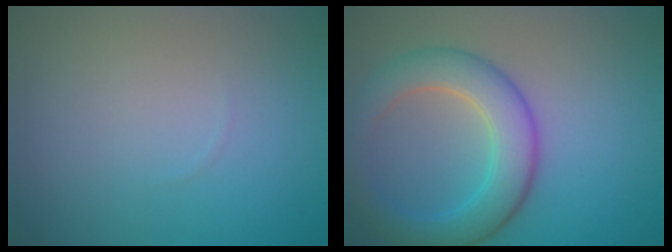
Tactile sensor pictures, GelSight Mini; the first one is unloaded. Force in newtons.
{"total": 5.8, "press": 5.8, "slide": 0.2}